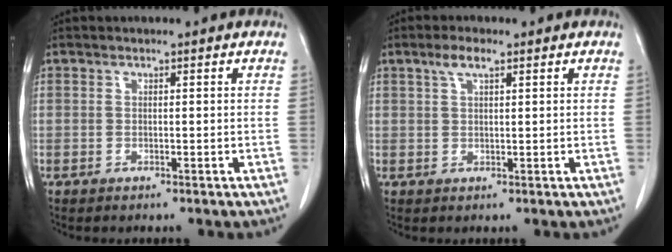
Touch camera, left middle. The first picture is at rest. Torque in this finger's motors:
{"motor_torque": [0.60, -0.57, 0.00, 0.02]}